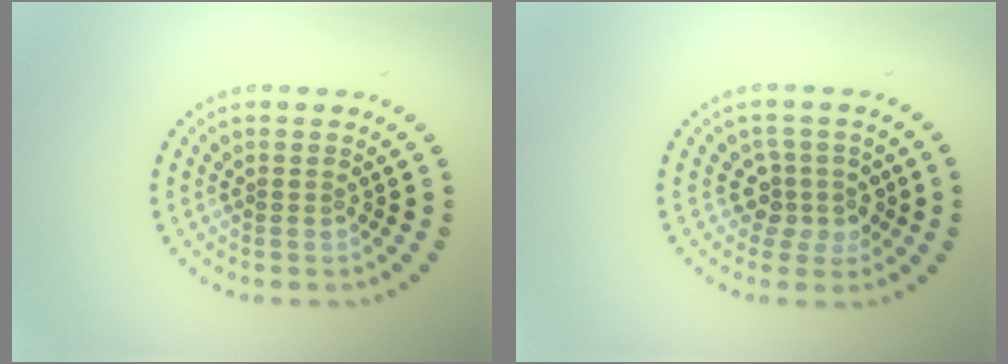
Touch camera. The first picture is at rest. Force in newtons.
{"total": 2.6, "press": 2.0, "slide": 1.7}